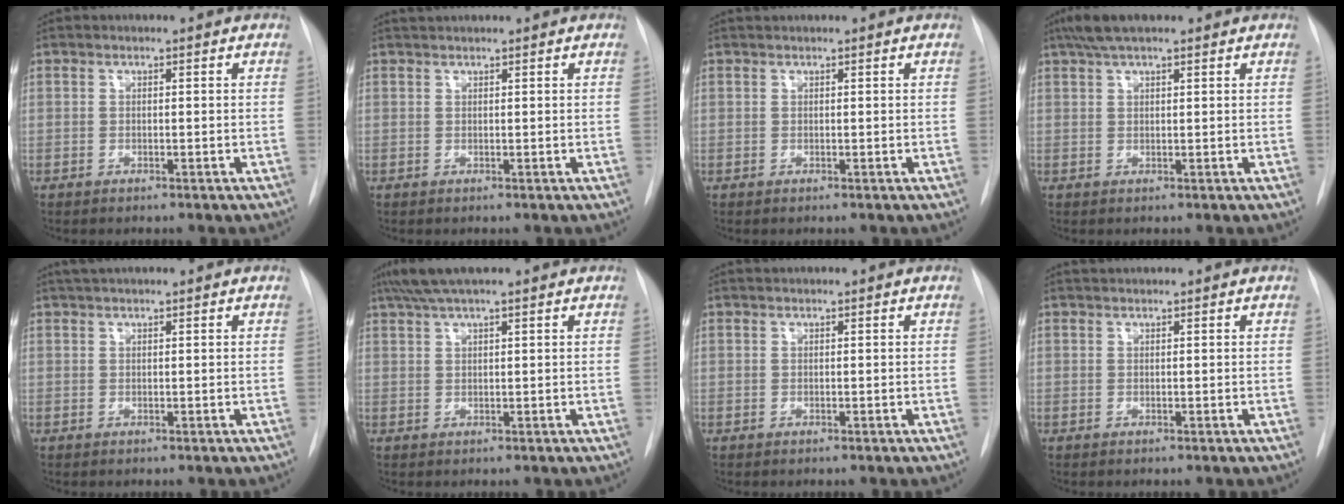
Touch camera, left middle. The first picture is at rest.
{"total": 1.7, "force": [1.6, 0.0, 0.5], "torque": [-0.009, 0.020, 0.032]}
{"total": 0.9, "force": [0.9, 0.0, 0.2], "torque": [-0.008, 0.017, 0.020]}
{"total": 5.8, "force": [4.4, 1.3, 3.5], "torque": [-0.068, 0.029, 0.078]}
{"total": 3.4, "force": [2.9, 0.3, 1.6], "torque": [-0.025, 0.030, 0.050]}
{"total": 6.6, "force": [5.2, 0.5, 4.0], "torque": [-0.069, 0.037, 0.090]}
{"total": 0.8, "force": [0.8, 0.0, 0.2], "torque": [-0.008, 0.016, 0.019]}
{"total": 1.4, "force": [1.3, 0.0, 0.3], "torque": [-0.008, 0.016, 0.028]}